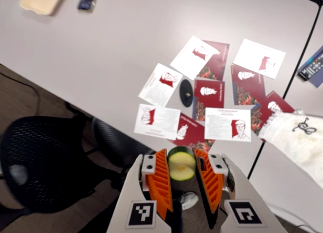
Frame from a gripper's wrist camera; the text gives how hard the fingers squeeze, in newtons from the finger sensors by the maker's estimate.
{"total": 10.8, "left": 10.7, "right": 10.9}